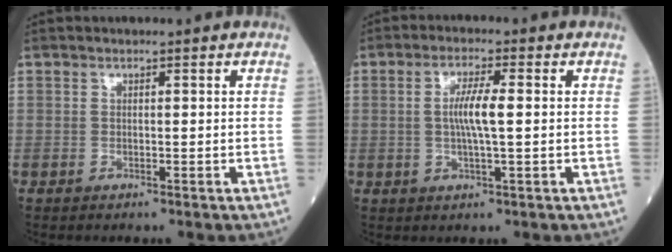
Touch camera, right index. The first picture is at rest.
{"total": 5.1, "force": [0.3, 0.3, 5.1], "torque": [-0.099, 0.001, 0.003]}